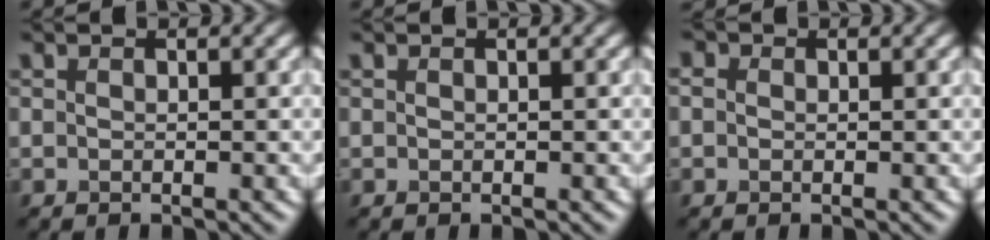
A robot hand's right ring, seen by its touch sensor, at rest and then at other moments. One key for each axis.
{"total": 0.0}
{"total": 0.9, "fx": 0.3, "fy": 0.7, "fz": 0.4, "tx": -0.010, "ty": 0.012, "tz": -0.002}